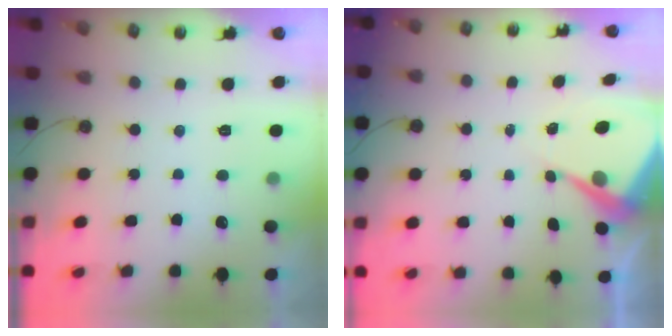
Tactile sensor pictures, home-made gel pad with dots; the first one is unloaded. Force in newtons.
{"total": 7.8, "press": 7.8, "slide": 0.5}